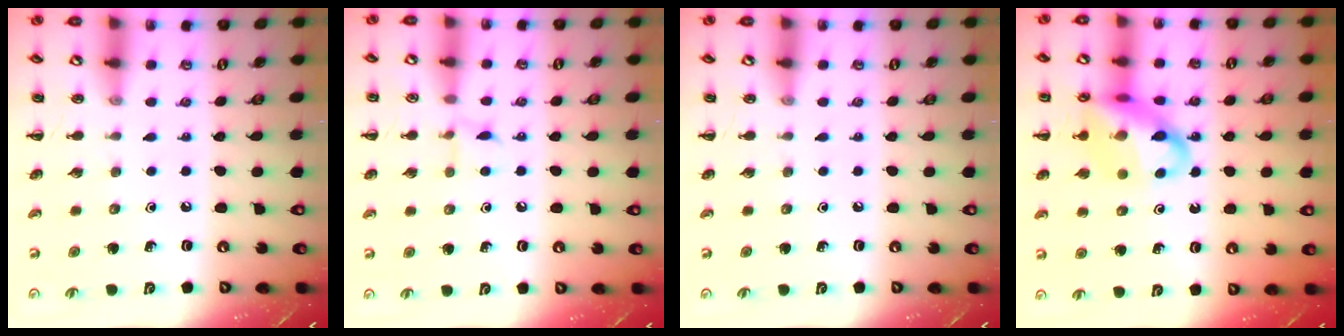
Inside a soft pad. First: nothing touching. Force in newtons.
{"total": 6.1, "press": 6.0, "slide": 1.4}
{"total": 0.0}
{"total": 15.6, "press": 15.3, "slide": 3.1}